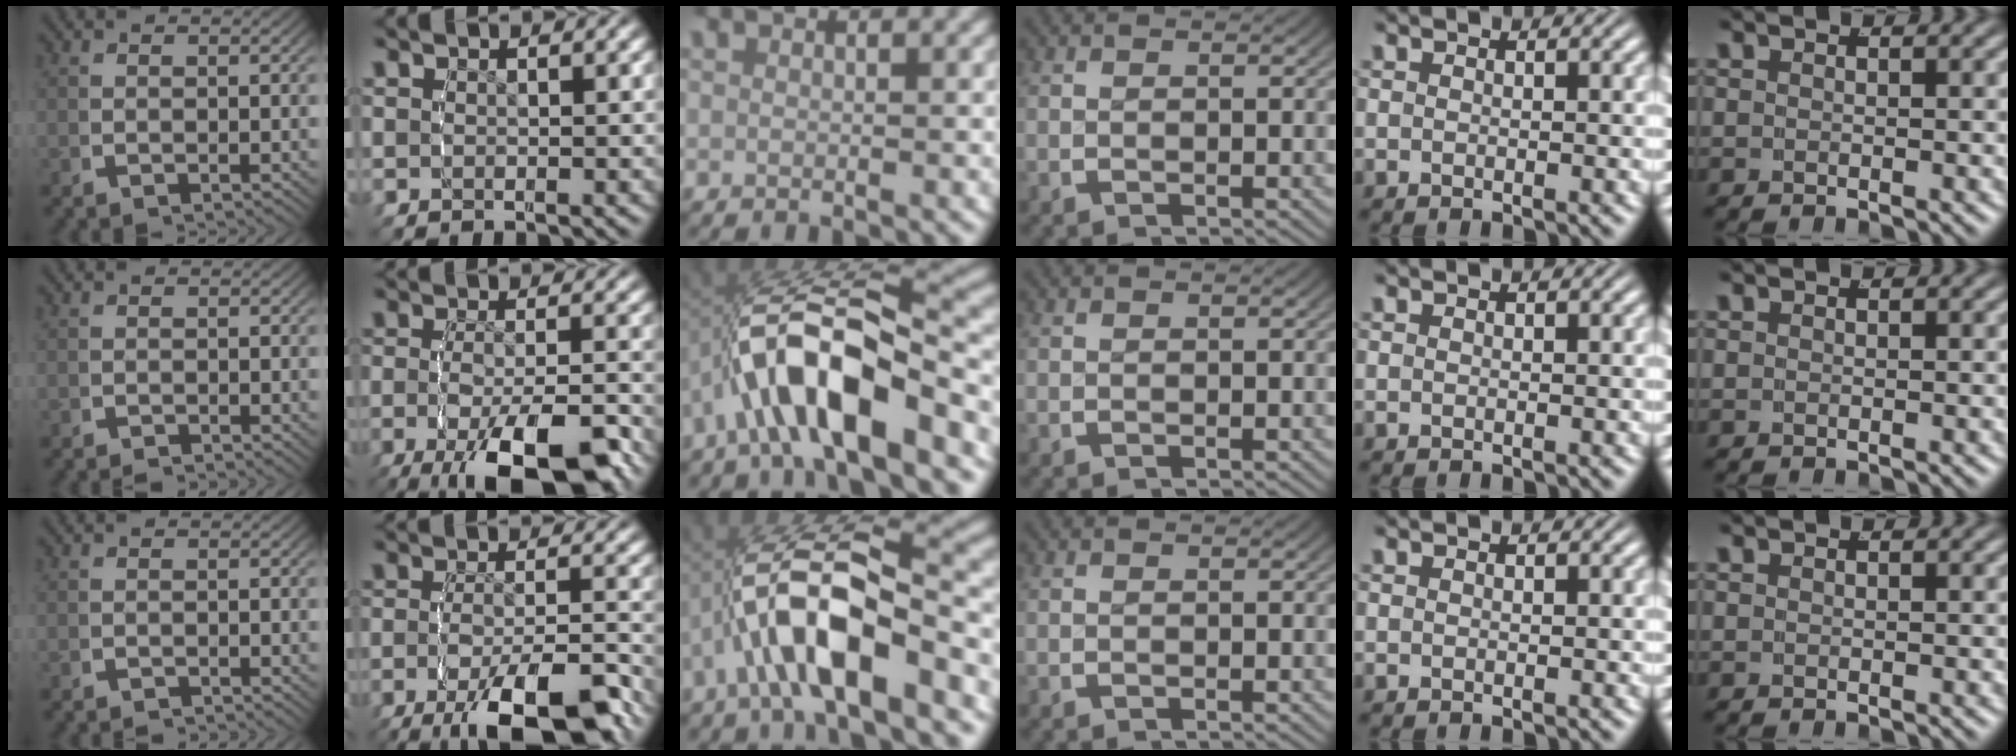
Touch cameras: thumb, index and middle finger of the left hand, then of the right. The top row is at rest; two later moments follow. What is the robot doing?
{"motion": "grasp_and_lifting", "object": "bottle cap"}